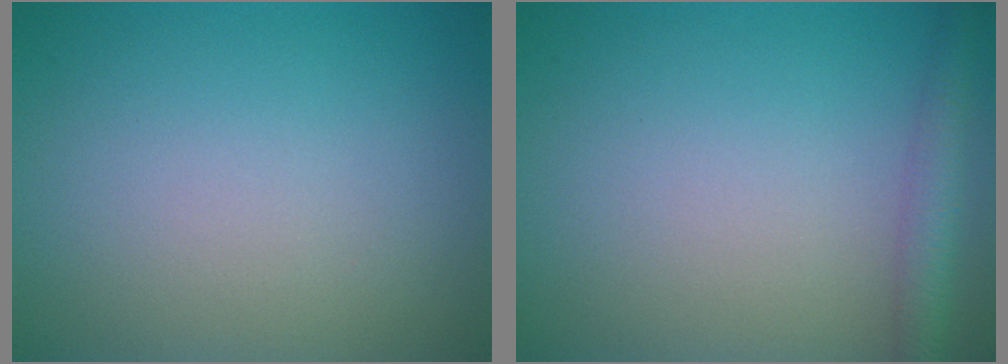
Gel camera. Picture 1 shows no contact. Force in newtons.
{"total": 2.8, "press": 2.8, "slide": 0.1}